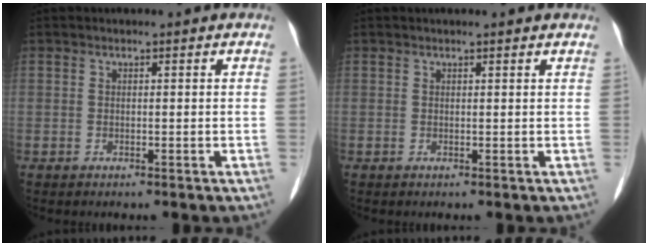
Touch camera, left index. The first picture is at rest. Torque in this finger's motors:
{"motor_torque": [-0.18, 0.04, 0.04, 0.01]}